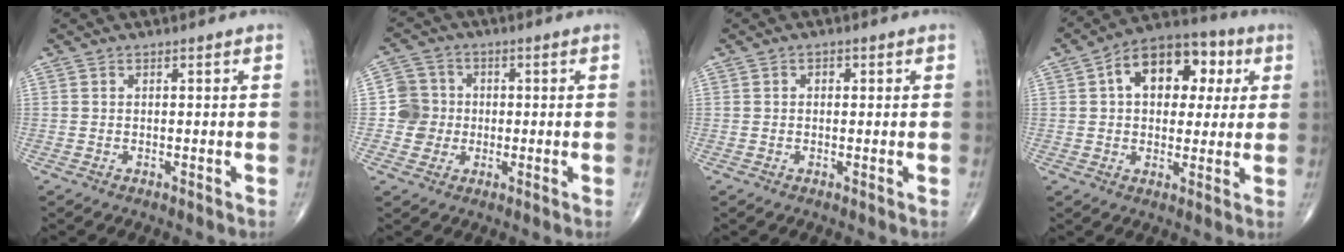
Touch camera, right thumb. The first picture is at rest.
{"total": 6.1, "force": [-0.4, 6.1, 0.9], "torque": [0.015, 0.011, -0.016]}
{"total": 1.3, "force": [0.3, 1.0, 0.8], "torque": [-0.006, 0.002, 0.002]}
{"total": 15.4, "force": [4.2, 10.0, 11.0], "torque": [-0.123, 0.018, 0.057]}